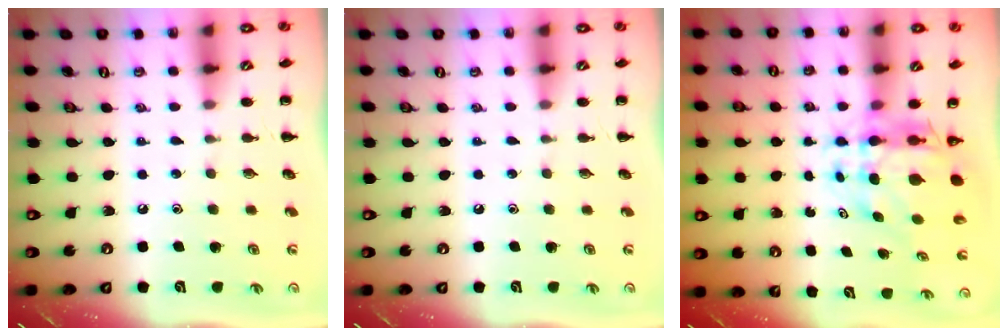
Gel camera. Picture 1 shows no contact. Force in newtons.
{"total": 0.0}
{"total": 7.9, "press": 7.4, "slide": 2.6}